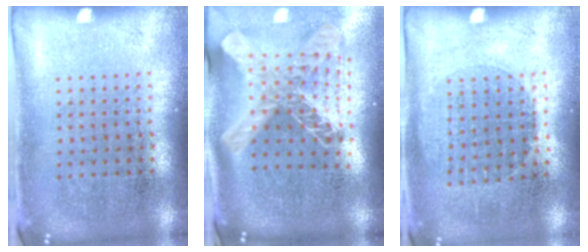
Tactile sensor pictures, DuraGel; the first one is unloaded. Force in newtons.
{"total": 2.9, "press": 2.0, "slide": 2.1}
{"total": 0.9, "press": 0.8, "slide": 0.4}